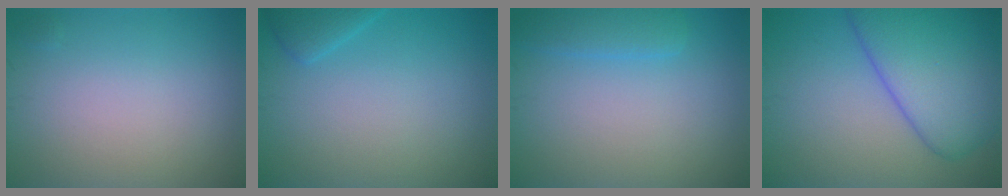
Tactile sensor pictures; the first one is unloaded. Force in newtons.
{"total": 1.6, "press": 1.6, "slide": 0.2}
{"total": 2.2, "press": 2.2, "slide": 0.1}
{"total": 9.0, "press": 9.0, "slide": 0.6}